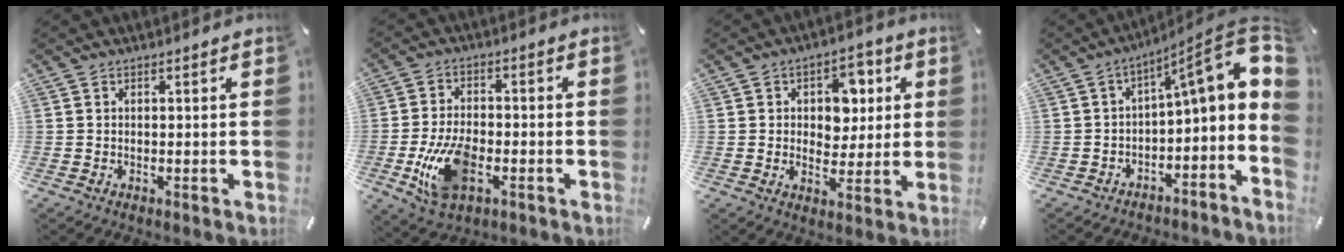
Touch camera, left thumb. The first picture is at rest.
{"total": 11.8, "force": [-3.6, 7.0, 8.8], "torque": [-0.181, 0.001, -0.062]}
{"total": 8.9, "force": [2.2, 7.2, 4.9], "torque": [-0.056, -0.003, 0.033]}
{"total": 12.4, "force": [3.9, 3.7, 11.2], "torque": [-0.145, -0.042, 0.050]}